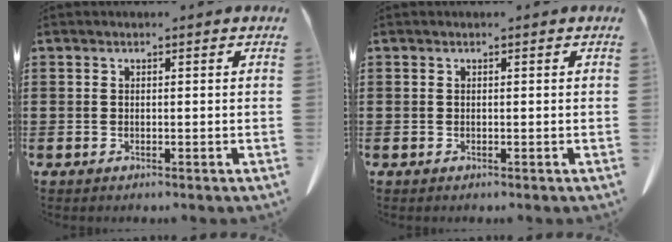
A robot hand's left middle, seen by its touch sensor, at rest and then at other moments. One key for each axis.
{"total": 0.0}